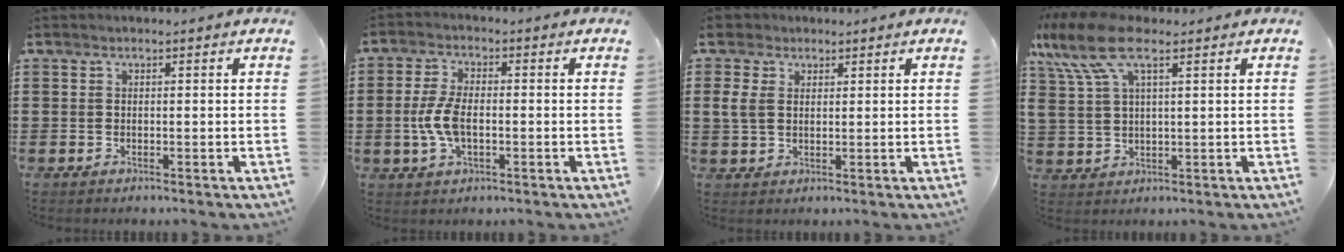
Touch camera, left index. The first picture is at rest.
{"total": 6.0, "force": [-0.9, 2.8, 5.2], "torque": [-0.128, -0.004, -0.026]}
{"total": 4.4, "force": [1.7, 3.5, 2.2], "torque": [-0.062, 0.016, 0.030]}
{"total": 10.5, "force": [5.5, 4.2, 7.9], "torque": [-0.183, -0.008, 0.099]}